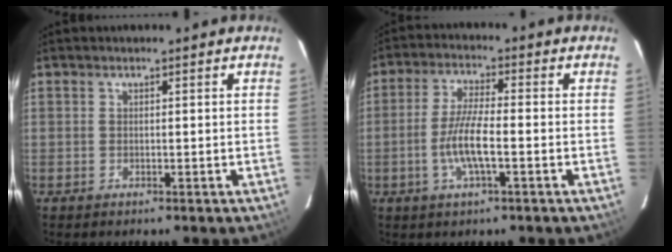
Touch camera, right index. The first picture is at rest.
{"total": 7.6, "force": [-2.2, 1.3, 7.1], "torque": [-0.144, -0.001, -0.044]}